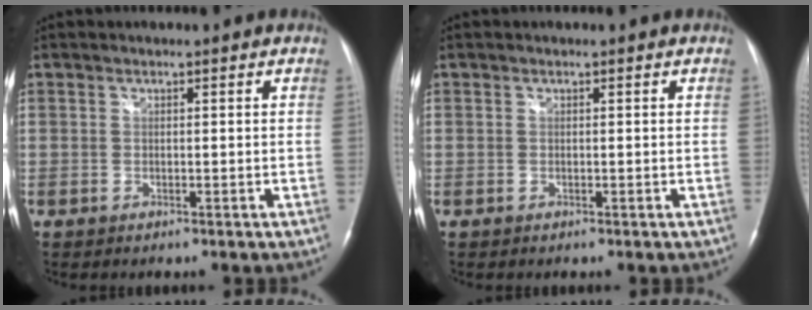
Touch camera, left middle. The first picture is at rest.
{"total": 0.0}